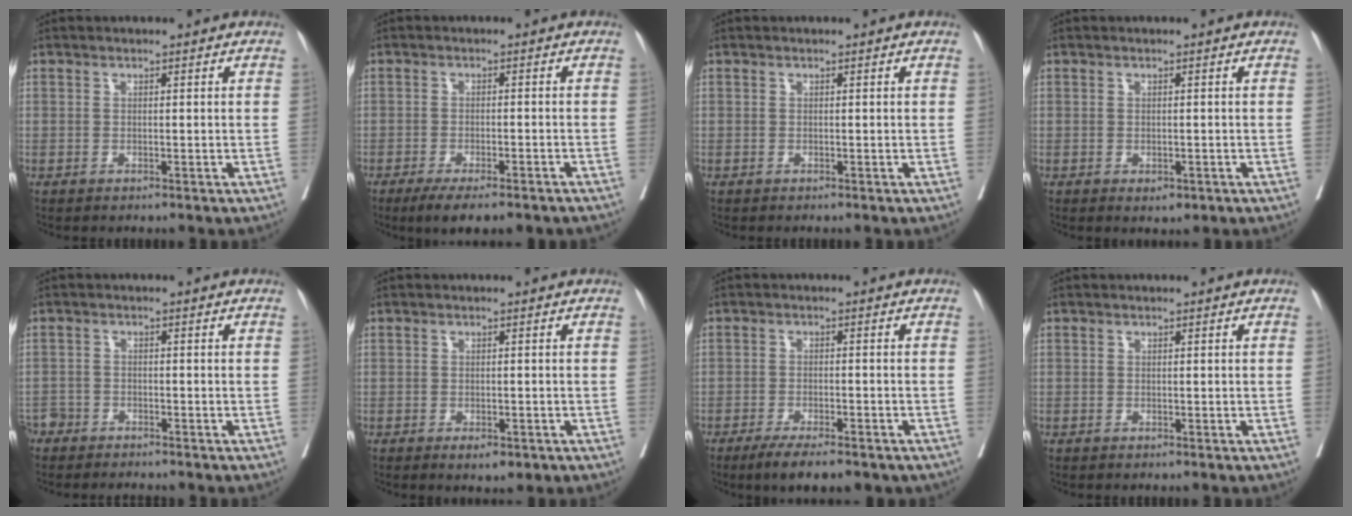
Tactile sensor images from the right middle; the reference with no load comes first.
{"total": 9.2, "force": [-7.2, 1.8, 5.5], "torque": [-0.066, -0.011, -0.098]}
{"total": 0.0}
{"total": 1.7, "force": [-0.7, 1.0, 1.1], "torque": [-0.012, 0.000, -0.001]}
{"total": 4.4, "force": [-4.1, 1.6, 0.7], "torque": [-0.005, -0.007, -0.072]}
{"total": 3.1, "force": [-1.7, 1.3, 2.1], "torque": [-0.026, -0.002, -0.016]}
{"total": 8.5, "force": [-6.2, 2.3, 5.2], "torque": [-0.068, -0.010, -0.086]}
{"total": 0.0}